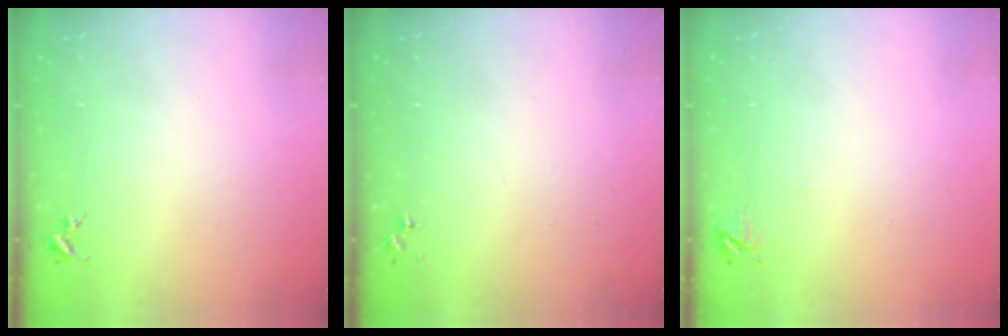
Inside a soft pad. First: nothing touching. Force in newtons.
{"total": 0.0}
{"total": 5.8, "press": 5.8, "slide": 0.7}